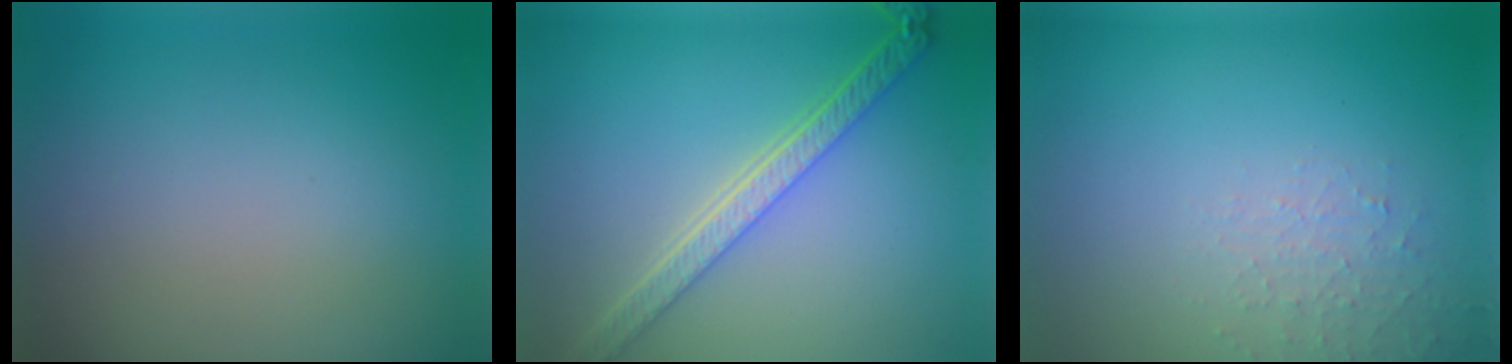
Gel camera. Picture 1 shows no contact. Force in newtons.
{"total": 5.2, "press": 4.0, "slide": 3.3}
{"total": 1.8, "press": 1.8, "slide": 0.4}